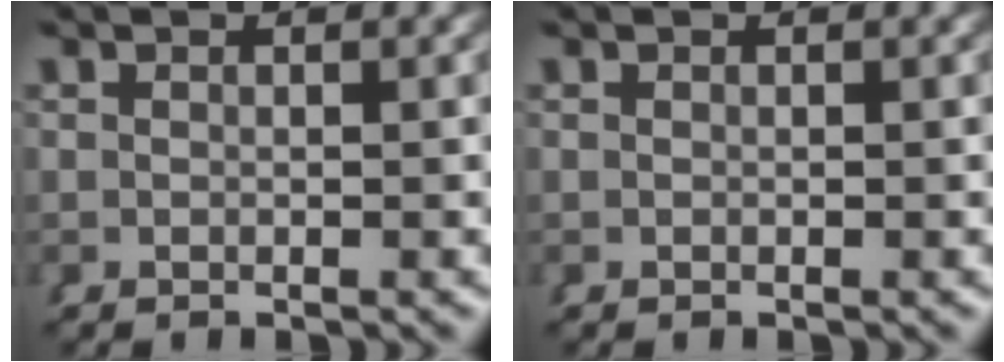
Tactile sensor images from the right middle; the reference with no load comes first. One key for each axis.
{"total": 0.0}